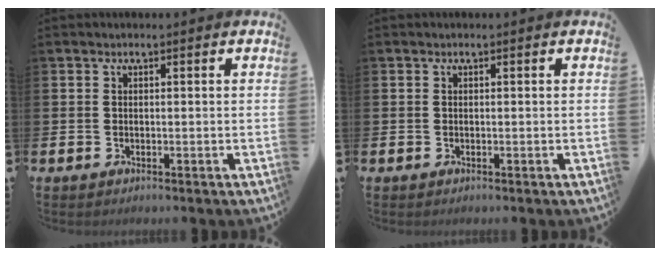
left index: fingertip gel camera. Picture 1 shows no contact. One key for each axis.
{"total": 0.0}